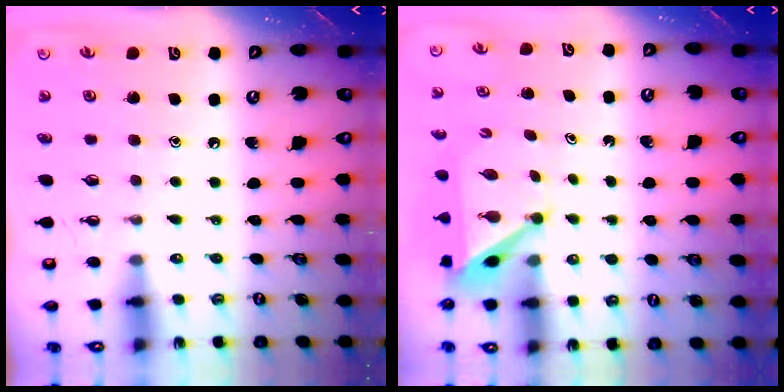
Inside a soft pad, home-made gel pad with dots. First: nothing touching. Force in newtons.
{"total": 4.4, "press": 4.4, "slide": 0.4}